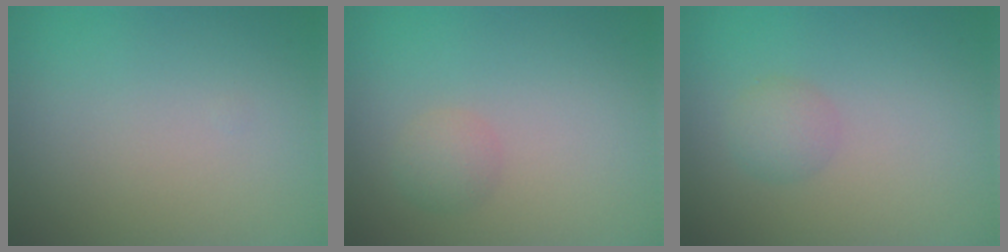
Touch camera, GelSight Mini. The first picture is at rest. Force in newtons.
{"total": 1.4, "press": 1.4, "slide": 0.1}
{"total": 1.6, "press": 1.6, "slide": 0.0}